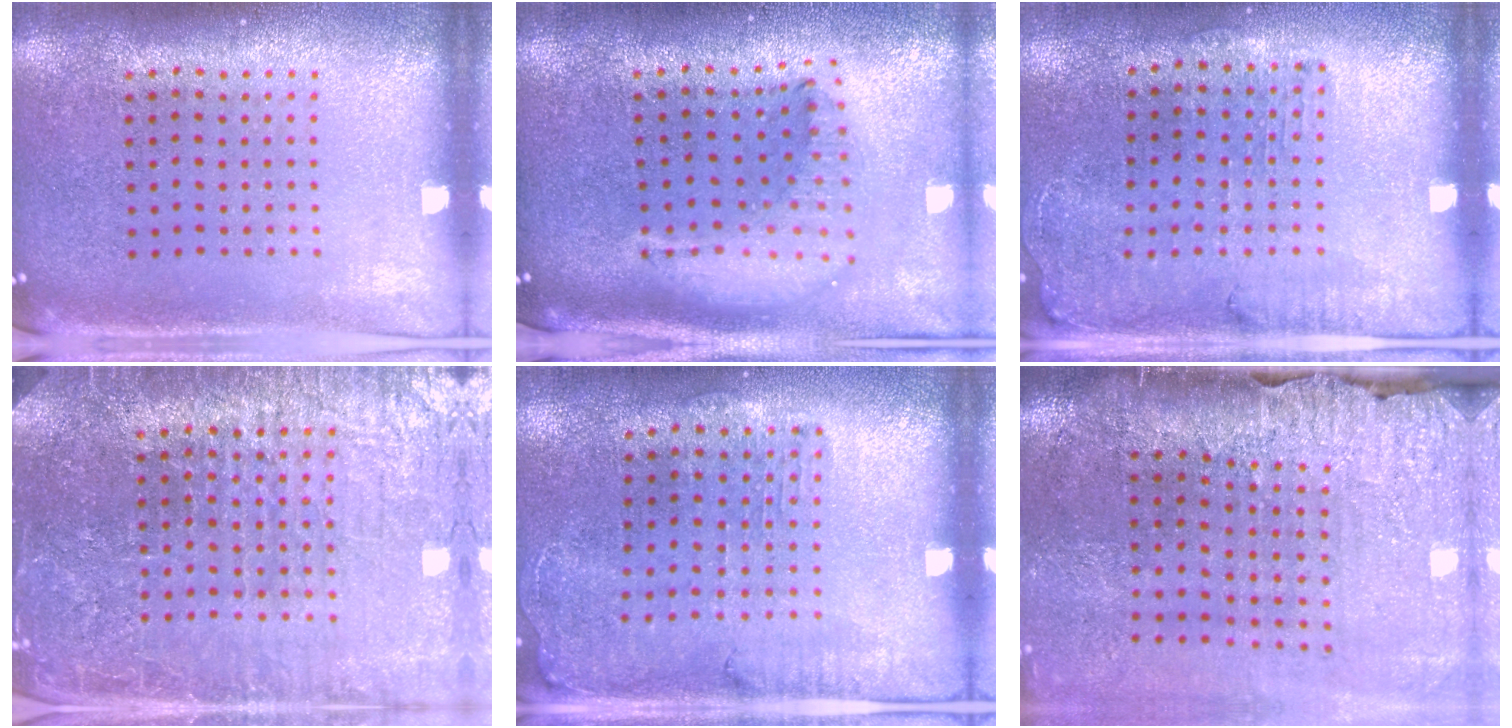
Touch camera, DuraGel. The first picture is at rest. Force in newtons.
{"total": 2.2, "press": 1.7, "slide": 1.4}
{"total": 1.3, "press": 1.2, "slide": 0.4}
{"total": 5.4, "press": 4.9, "slide": 2.3}
{"total": 1.4, "press": 1.3, "slide": 0.5}
{"total": 3.8, "press": 3.3, "slide": 1.9}